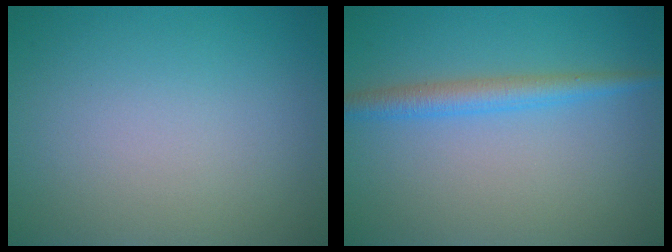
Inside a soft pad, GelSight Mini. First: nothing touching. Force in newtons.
{"total": 2.7, "press": 2.7, "slide": 0.0}